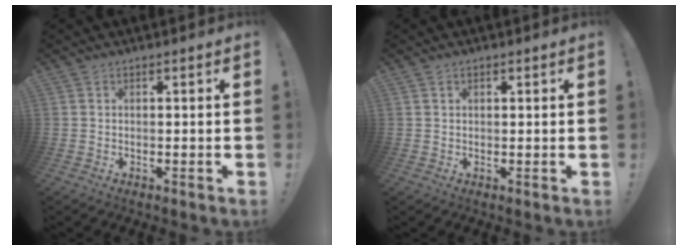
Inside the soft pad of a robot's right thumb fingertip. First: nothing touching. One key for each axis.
{"total": 0.8, "fx": 0.5, "fy": 0.6, "fz": 0.3, "tx": 0.002, "ty": -0.001, "tz": 0.007}